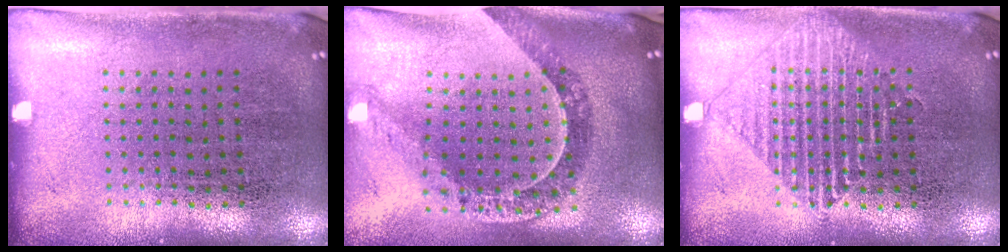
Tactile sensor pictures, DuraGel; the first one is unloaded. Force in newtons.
{"total": 1.2, "press": 1.2, "slide": 0.4}
{"total": 2.2, "press": 2.1, "slide": 0.4}